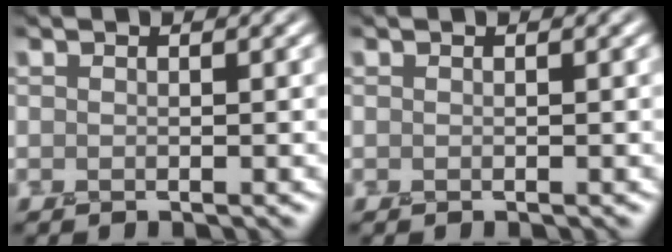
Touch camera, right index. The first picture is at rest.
{"total": 0.0}